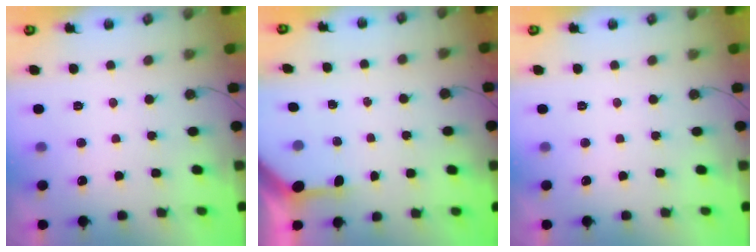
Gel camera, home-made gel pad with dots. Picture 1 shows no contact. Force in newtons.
{"total": 3.4, "press": 3.4, "slide": 0.4}
{"total": 0.0}